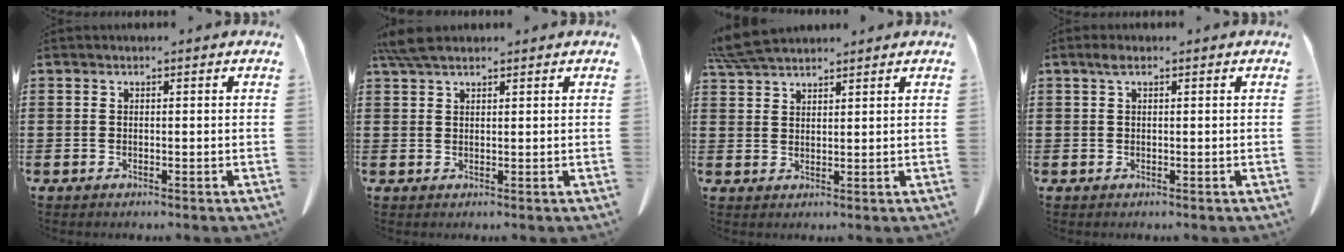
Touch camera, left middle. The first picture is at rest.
{"total": 4.0, "force": [3.0, 1.0, 2.4], "torque": [-0.055, 0.000, 0.059]}
{"total": 5.4, "force": [4.9, 0.8, 2.2], "torque": [-0.058, -0.010, 0.094]}
{"total": 1.2, "force": [0.6, 0.4, 1.0], "torque": [-0.023, 0.003, 0.010]}